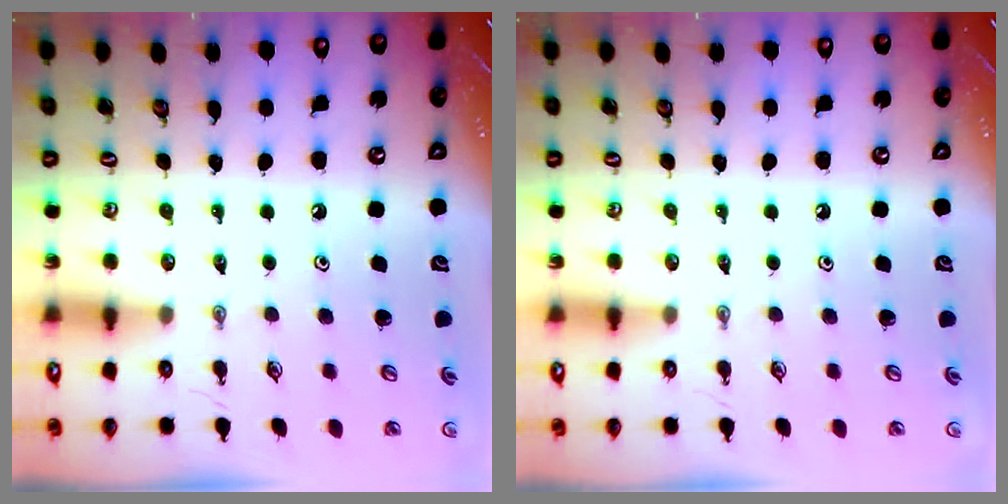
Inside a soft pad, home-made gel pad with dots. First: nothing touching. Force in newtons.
{"total": 0.0}